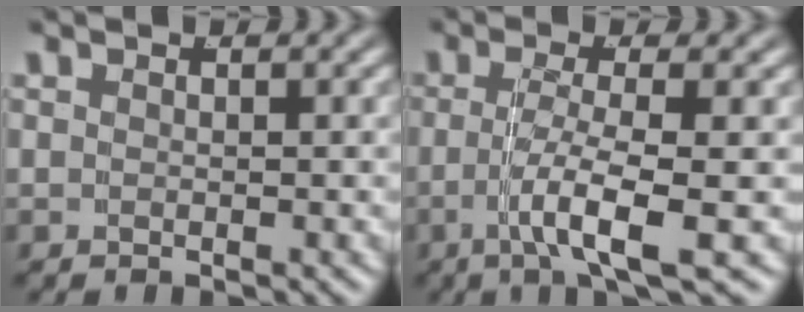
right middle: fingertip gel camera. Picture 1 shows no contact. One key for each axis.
{"total": 4.7, "fx": -1.7, "fy": 0.2, "fz": 4.3, "tx": -0.081, "ty": -0.016, "tz": -0.022}